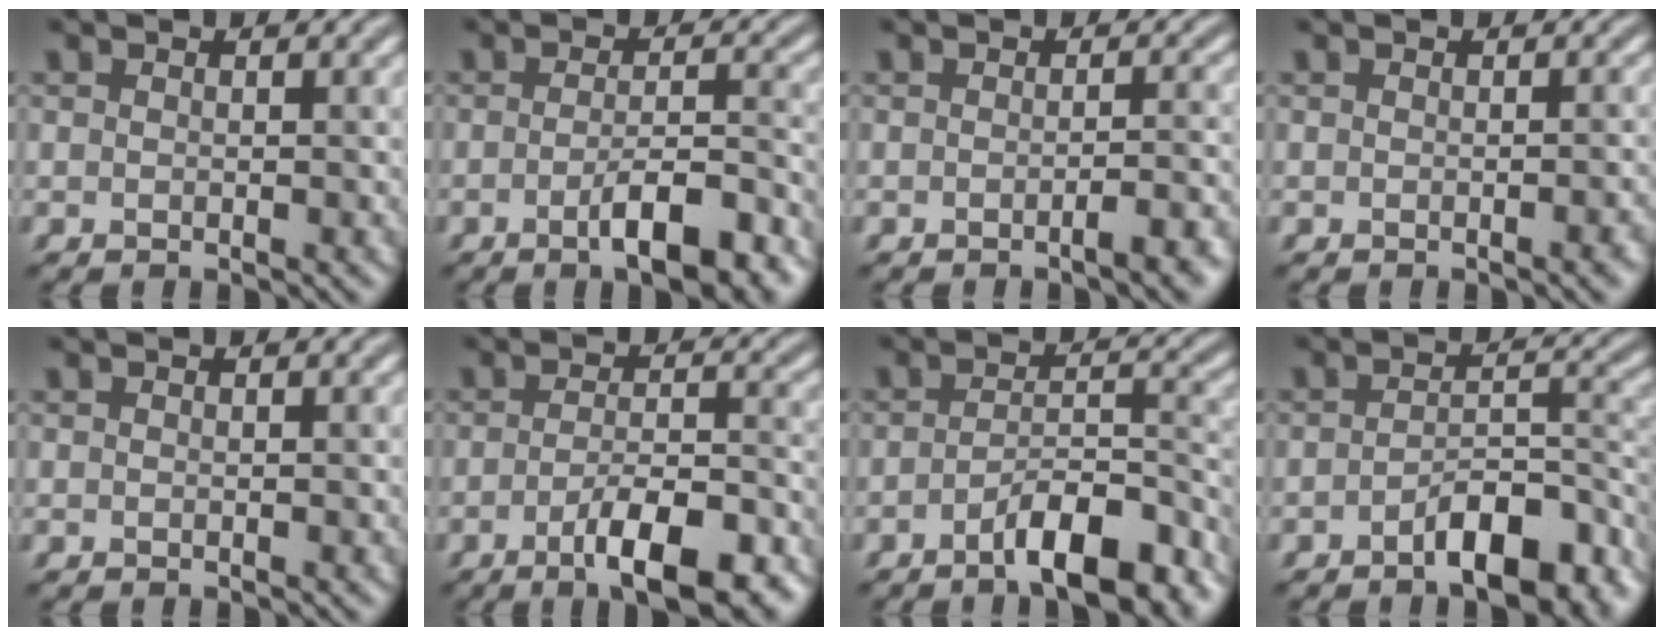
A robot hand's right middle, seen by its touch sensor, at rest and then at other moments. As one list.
[{"total": 6.1, "force": [-3.0, 1.5, 5.1], "torque": [-0.082, 0.002, -0.046]}, {"total": 2.8, "force": [-1.3, 0.7, 2.4], "torque": [-0.027, 0.005, -0.025]}, {"total": 1.5, "force": [-0.5, 0.3, 1.3], "torque": [-0.012, 0.000, -0.007]}, {"total": 0.0}, {"total": 8.3, "force": [-4.5, 2.3, 6.6], "torque": [-0.102, -0.005, -0.068]}, {"total": 7.2, "force": [-4.7, 2.0, 5.1], "torque": [-0.077, 0.005, -0.075]}, {"total": 7.3, "force": [-4.3, 2.8, 5.1], "torque": [-0.072, 0.006, -0.070]}]